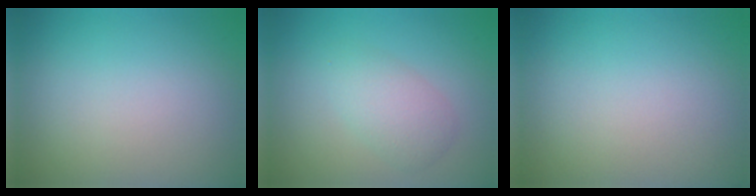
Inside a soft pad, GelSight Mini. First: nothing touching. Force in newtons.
{"total": 2.7, "press": 2.7, "slide": 0.1}
{"total": 0.0}